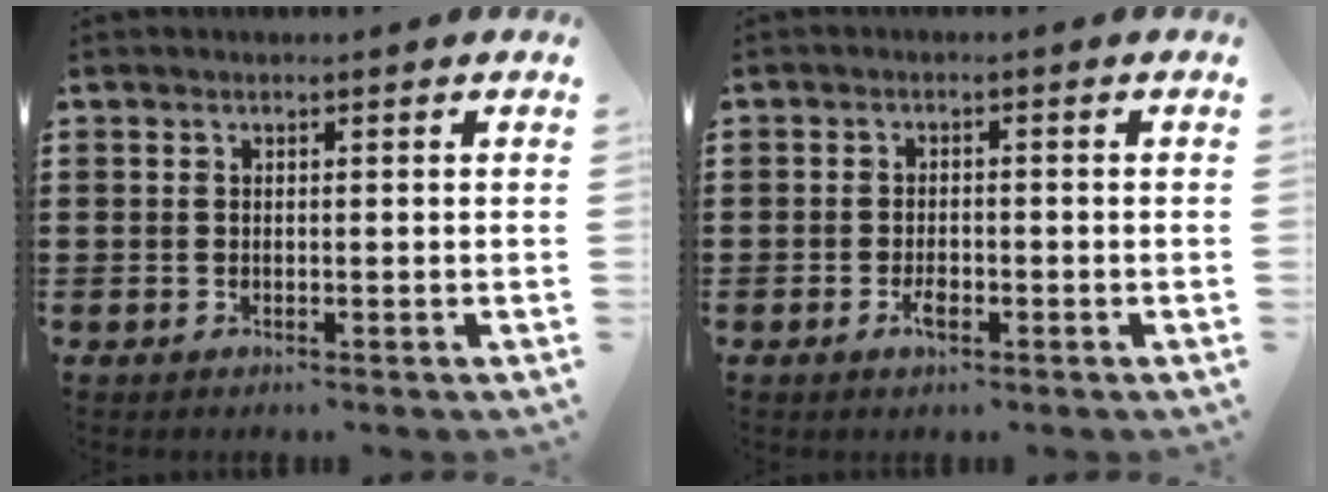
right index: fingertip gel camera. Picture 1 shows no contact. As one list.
[{"total": 2.5, "force": [-1.0, 1.1, 2.0], "torque": [-0.037, 0.002, -0.018]}]